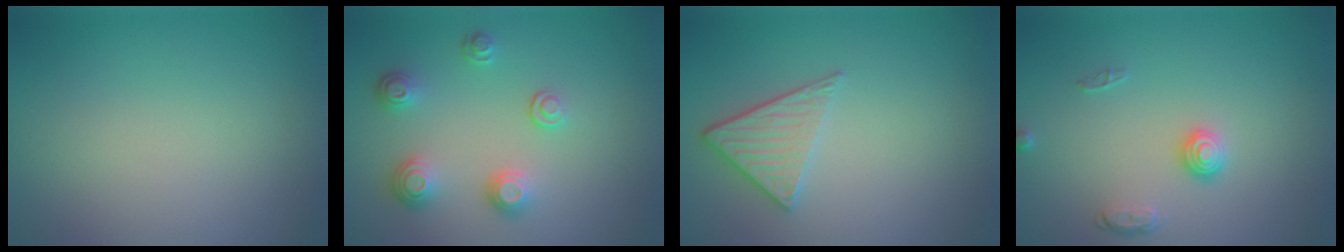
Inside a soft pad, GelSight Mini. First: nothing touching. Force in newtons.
{"total": 3.2, "press": 2.5, "slide": 2.0}
{"total": 2.8, "press": 2.4, "slide": 1.3}
{"total": 1.7, "press": 1.4, "slide": 1.0}